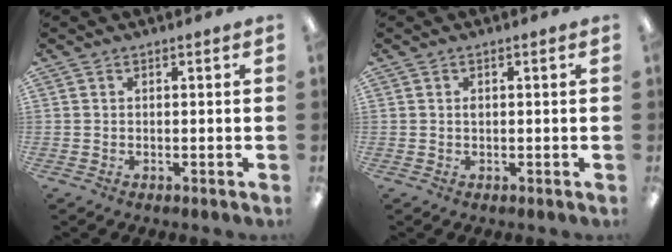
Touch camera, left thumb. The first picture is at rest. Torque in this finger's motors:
{"motor_torque": [0.11, 0.01, 0.01, 0.27, 0.05]}